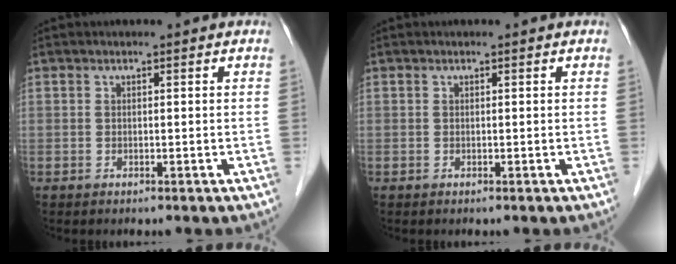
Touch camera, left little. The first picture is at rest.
{"total": 0.0}